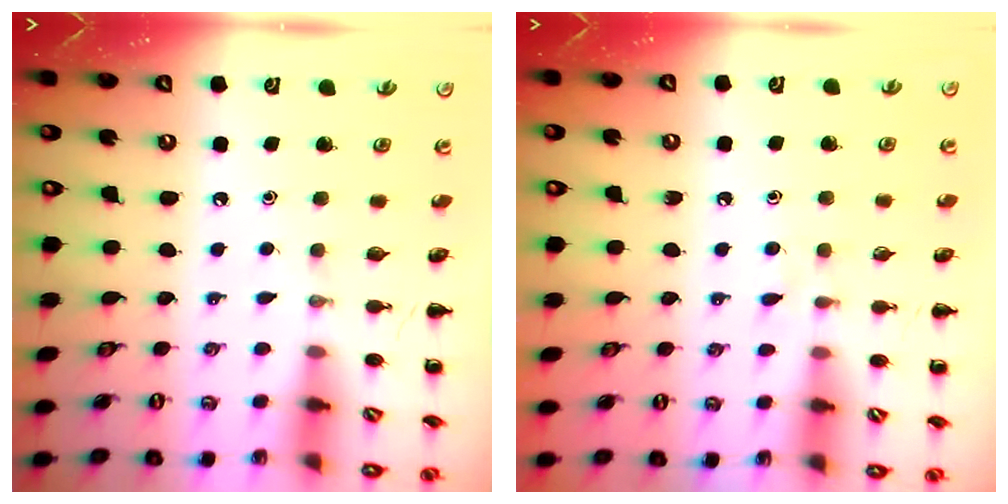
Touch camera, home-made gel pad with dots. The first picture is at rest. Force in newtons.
{"total": 3.7, "press": 3.3, "slide": 1.6}